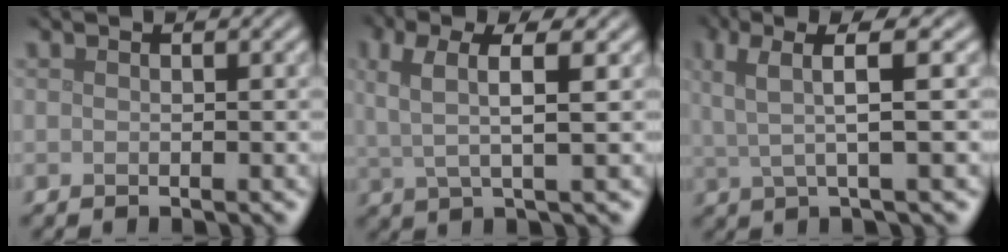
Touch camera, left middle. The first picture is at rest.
{"total": 3.9, "force": [1.3, 1.0, 3.6], "torque": [-0.076, 0.002, 0.025]}
{"total": 5.0, "force": [1.7, 0.9, 4.6], "torque": [-0.090, 0.011, 0.031]}